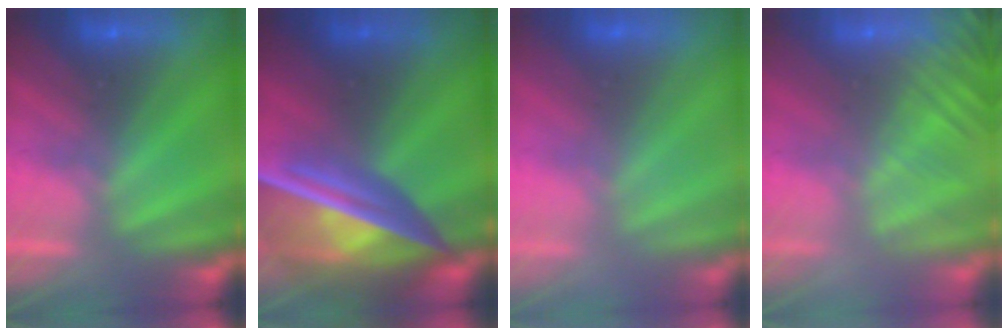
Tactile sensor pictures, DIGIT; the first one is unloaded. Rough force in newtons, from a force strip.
{"total": 7.6}
{"total": 2.8}
{"total": 5.7}